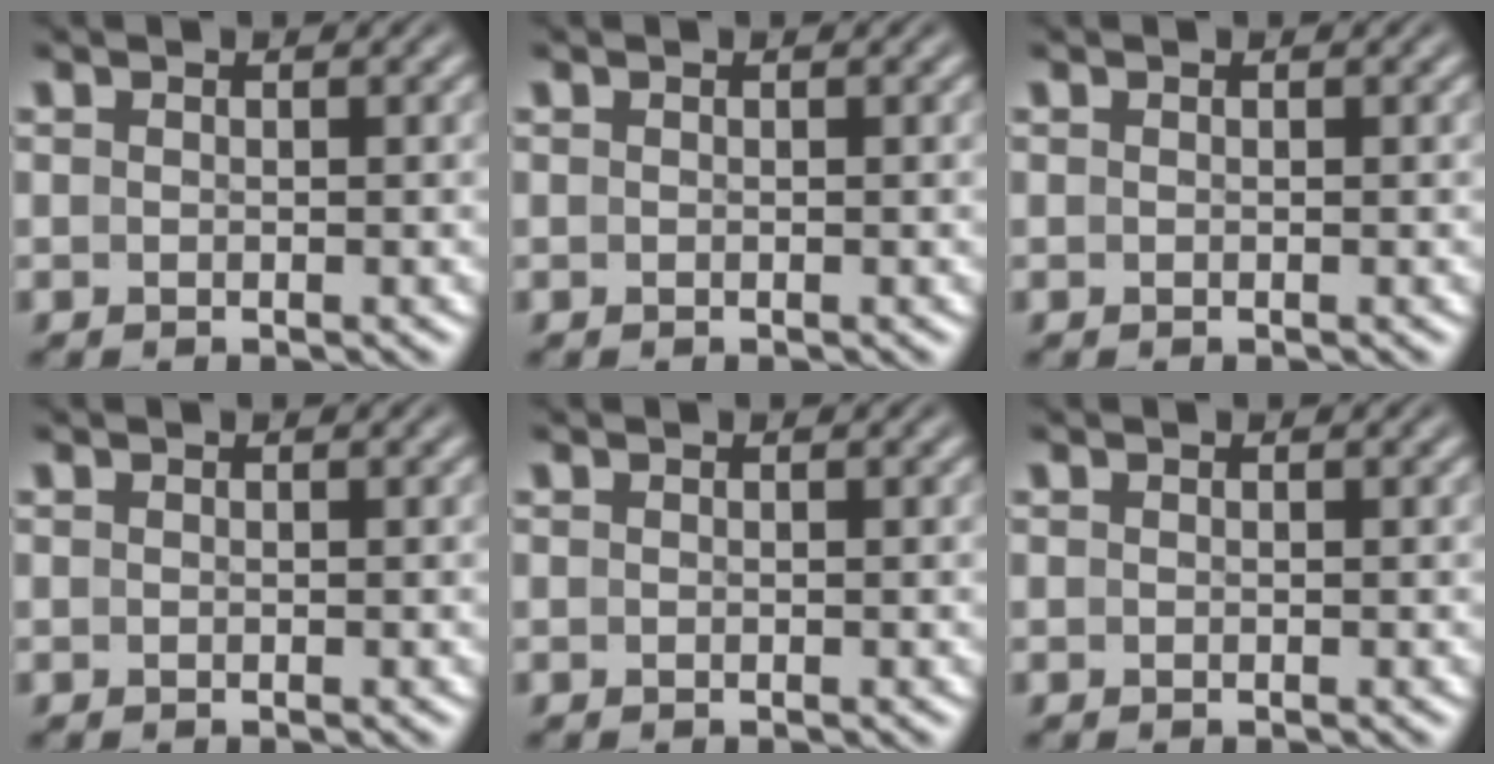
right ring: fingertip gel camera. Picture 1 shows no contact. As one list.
[{"total": 0.0}, {"total": 0.0}, {"total": 0.0}, {"total": 0.0}, {"total": 0.0}]